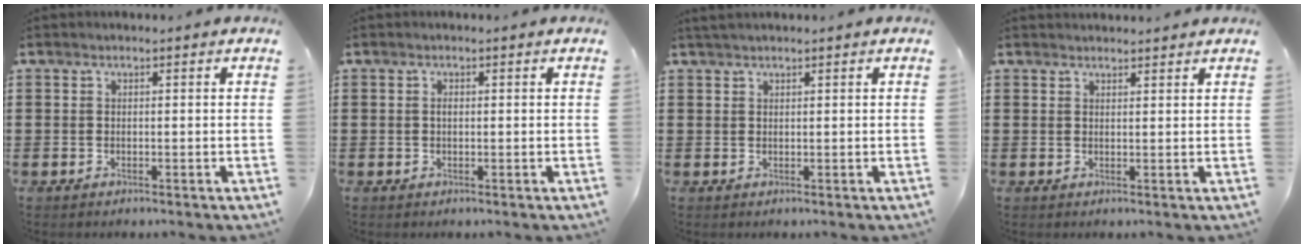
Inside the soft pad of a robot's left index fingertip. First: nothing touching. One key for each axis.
{"total": 0.7, "fx": 0.1, "fy": 0.3, "fz": 0.6, "tx": -0.013, "ty": 0.000, "tz": 0.002}
{"total": 1.2, "fx": 1.0, "fy": 0.1, "fz": 0.5, "tx": -0.012, "ty": 0.001, "tz": 0.020}
{"total": 1.5, "fx": 1.4, "fy": 0.2, "fz": 0.0, "tx": -0.004, "ty": 0.002, "tz": 0.029}